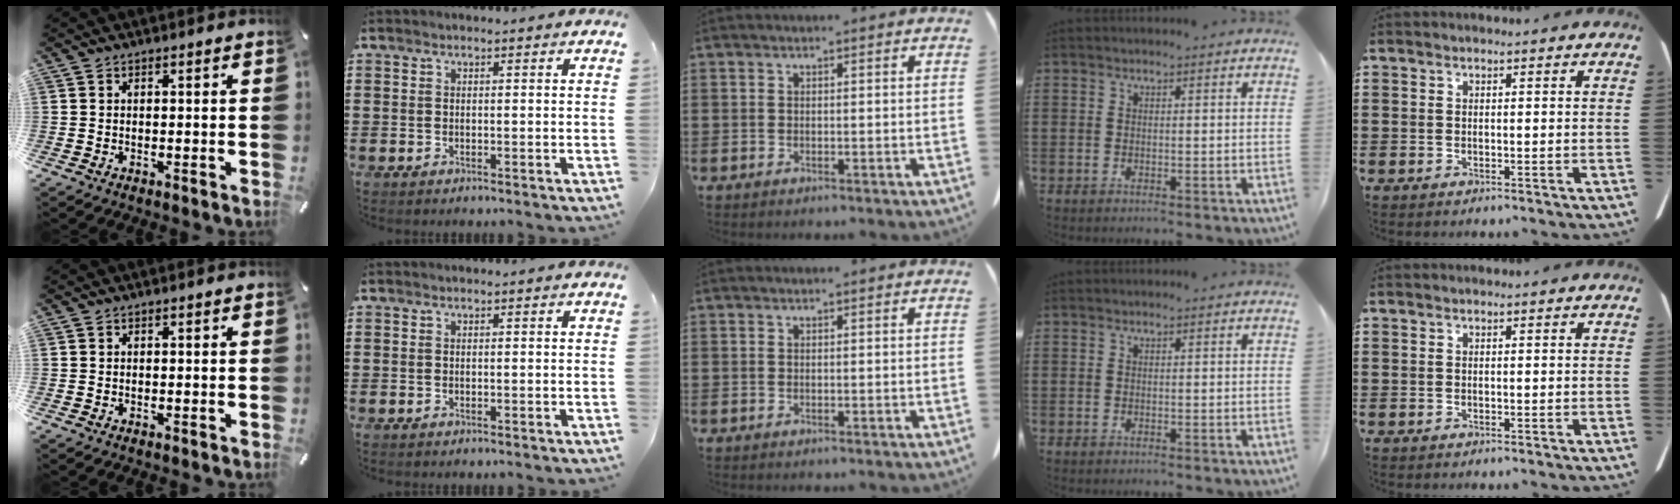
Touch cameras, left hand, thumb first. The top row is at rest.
{}